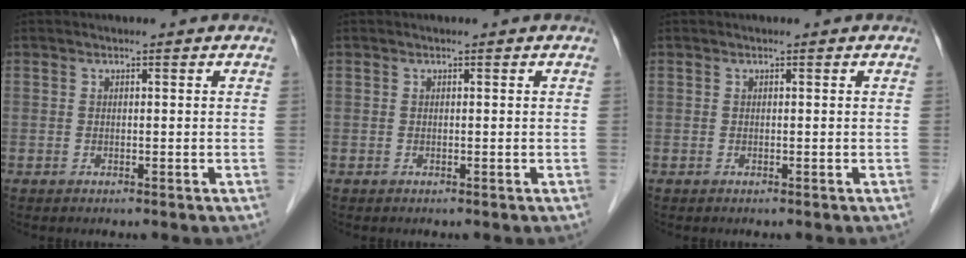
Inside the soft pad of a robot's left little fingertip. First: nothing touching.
{"total": 0.0}
{"total": 0.0}